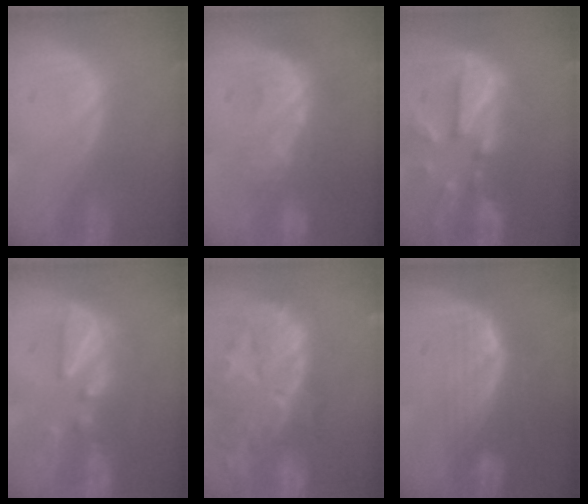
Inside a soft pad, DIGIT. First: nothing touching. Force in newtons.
{"total": 8.6, "press": 8.1, "slide": 2.9}
{"total": 12.0, "press": 10.4, "slide": 6.0}
{"total": 7.6, "press": 7.5, "slide": 1.5}
{"total": 14.6, "press": 11.8, "slide": 8.6}
{"total": 7.3, "press": 6.5, "slide": 3.3}